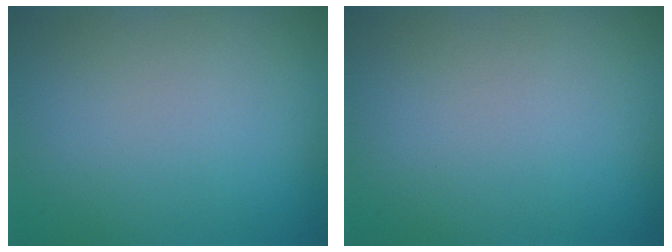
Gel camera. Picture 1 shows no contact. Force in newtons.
{"total": 0.0}